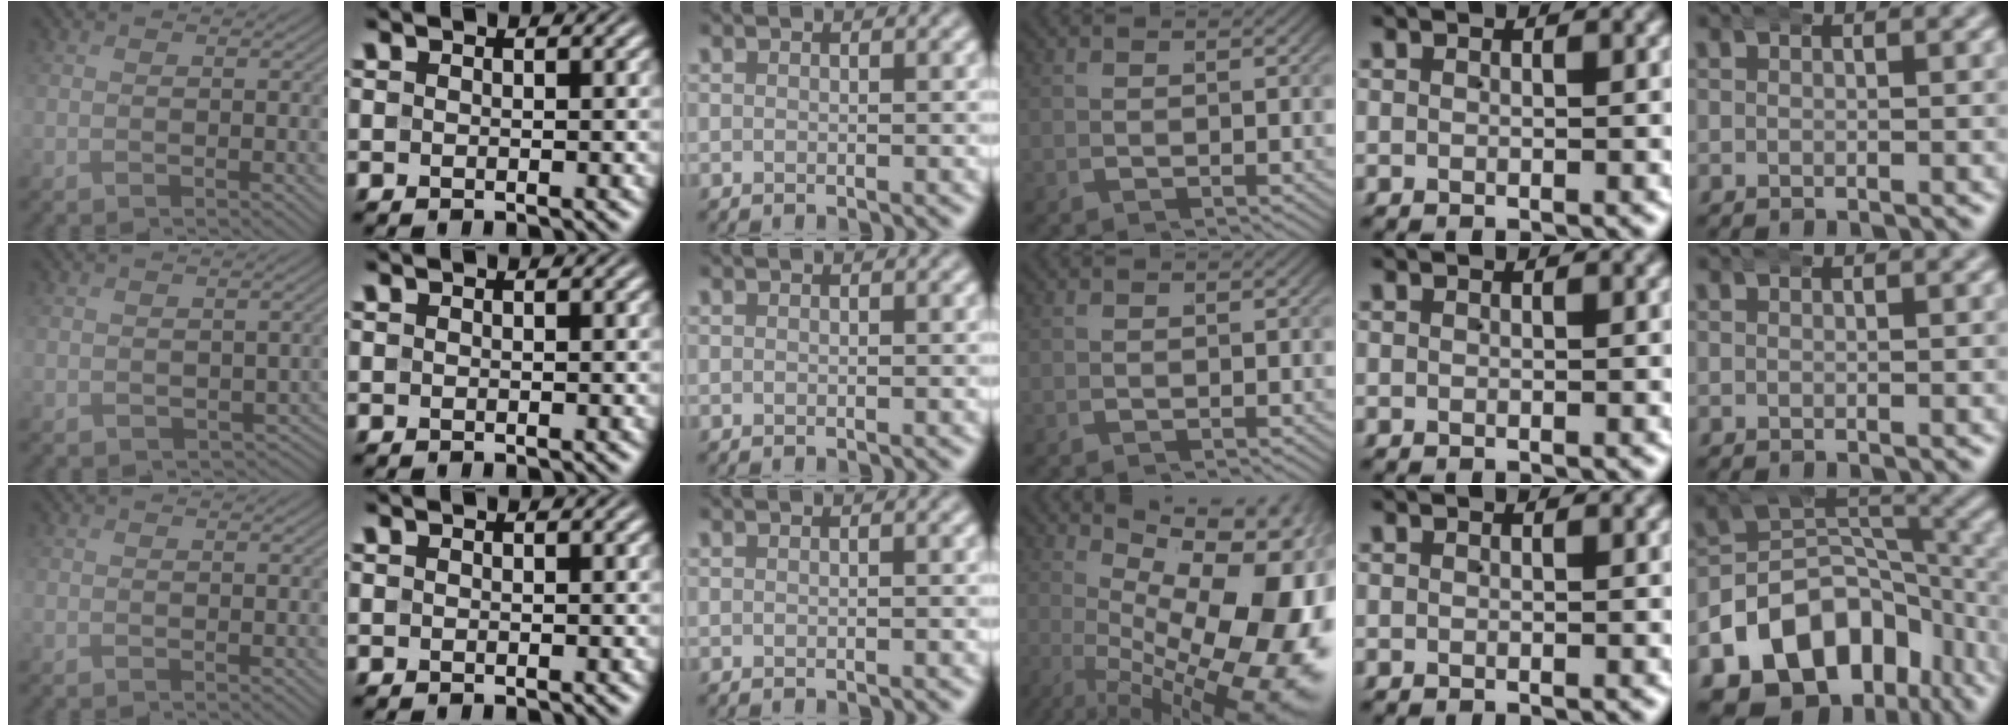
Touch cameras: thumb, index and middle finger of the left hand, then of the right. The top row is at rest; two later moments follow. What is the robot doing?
{"motion": "wrap", "object": "arm wrap"}